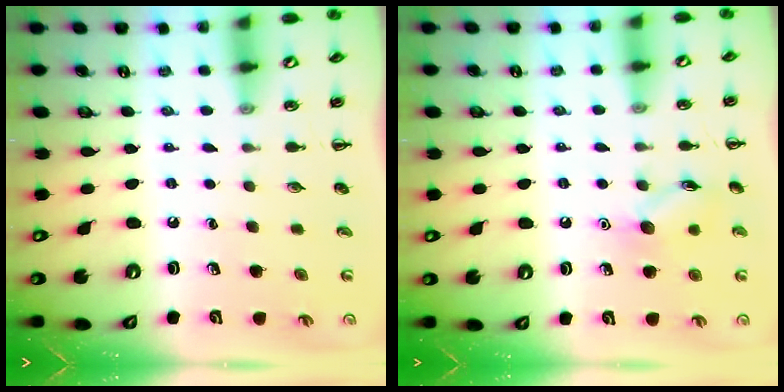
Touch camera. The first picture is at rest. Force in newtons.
{"total": 8.8, "press": 8.8, "slide": 1.1}